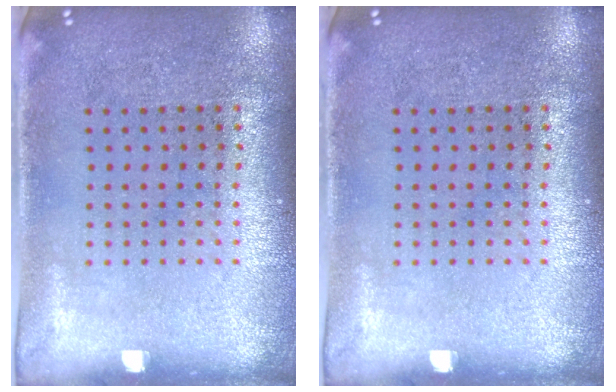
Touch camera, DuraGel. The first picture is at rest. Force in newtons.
{"total": 0.0}